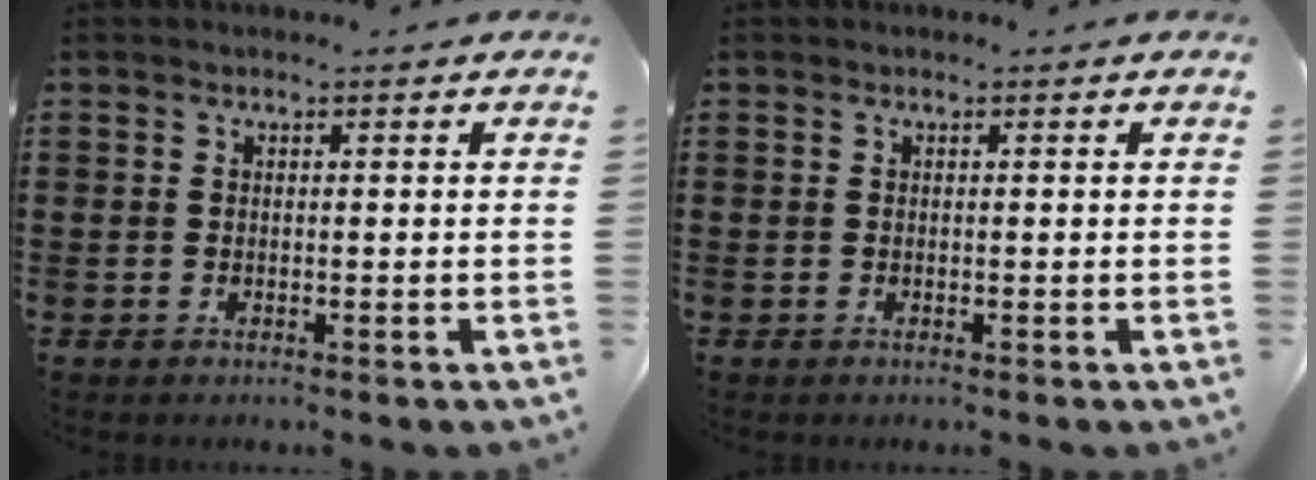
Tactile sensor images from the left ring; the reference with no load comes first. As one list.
[{"total": 0.0}]